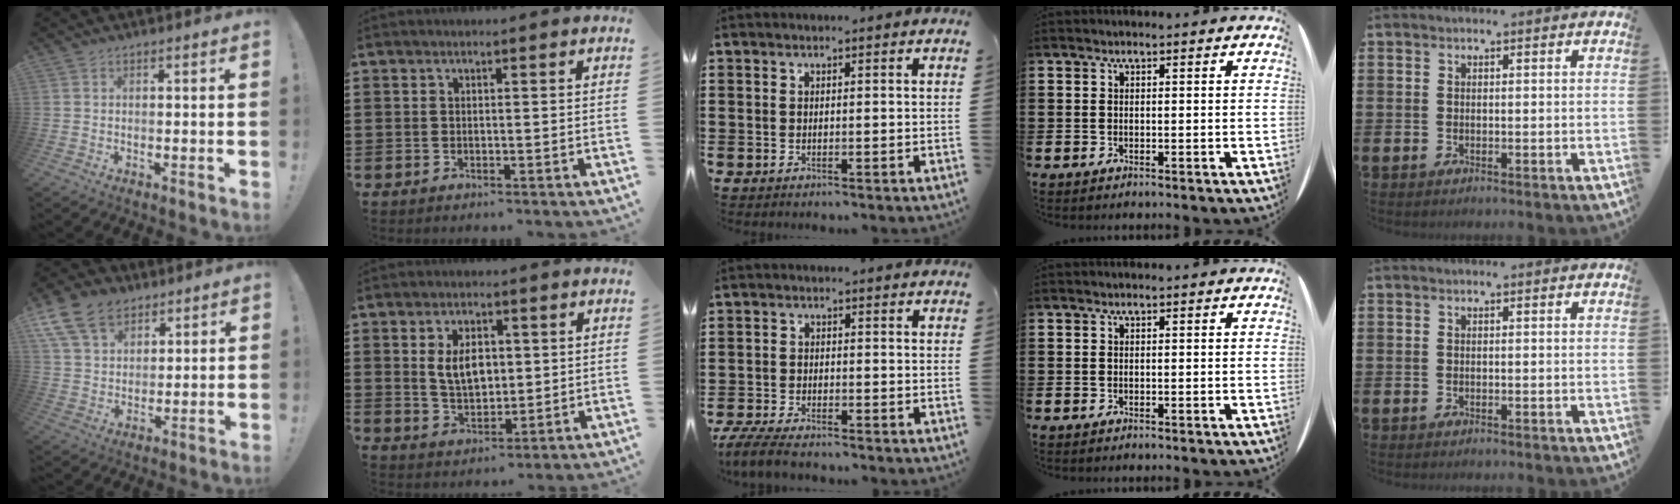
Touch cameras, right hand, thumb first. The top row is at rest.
{"thumb": {"total": 14.3, "force": [8.1, 9.7, 6.7], "torque": [-0.114, -0.040, 0.159]}, "index": {"total": 5.9, "force": [1.1, 3.6, 4.6], "torque": [-0.083, 0.006, 0.013]}, "middle": {"total": 4.4, "force": [-4.0, 0.7, 1.6], "torque": [-0.046, -0.009, -0.084]}}